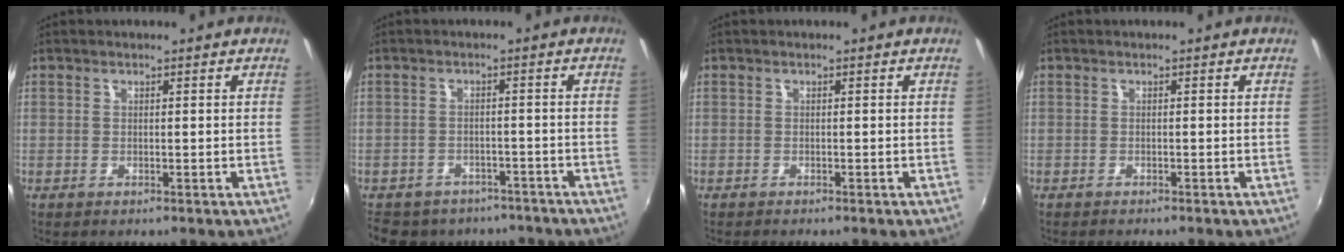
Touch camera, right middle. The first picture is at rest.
{"total": 13.1, "force": [-10.4, 6.6, 4.4], "torque": [-0.107, -0.001, -0.138]}
{"total": 0.7, "force": [-0.7, 0.0, 0.3], "torque": [-0.004, -0.005, -0.011]}
{"total": 1.5, "force": [-1.4, 0.1, 0.5], "torque": [-0.012, -0.012, -0.023]}